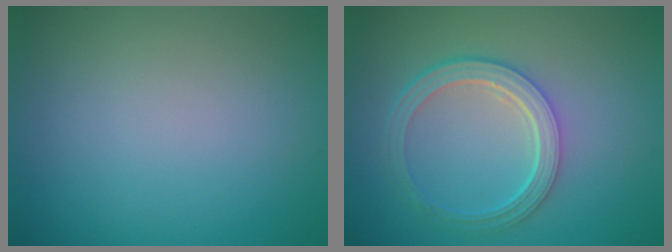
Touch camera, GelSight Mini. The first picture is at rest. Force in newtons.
{"total": 4.8, "press": 3.6, "slide": 3.1}